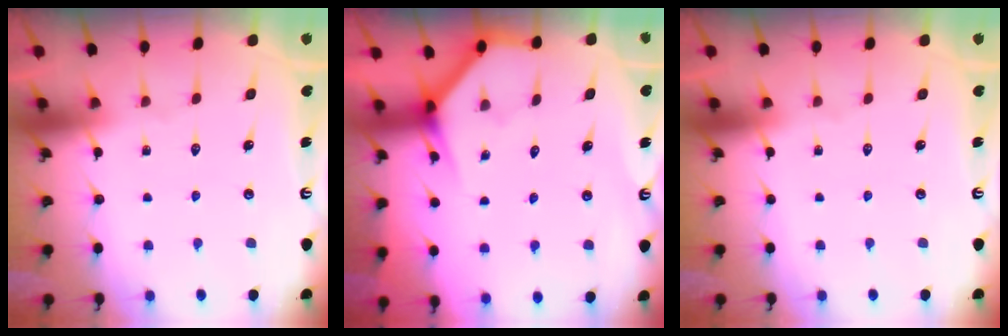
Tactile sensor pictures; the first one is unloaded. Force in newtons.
{"total": 3.7, "press": 3.7, "slide": 0.4}
{"total": 0.0}